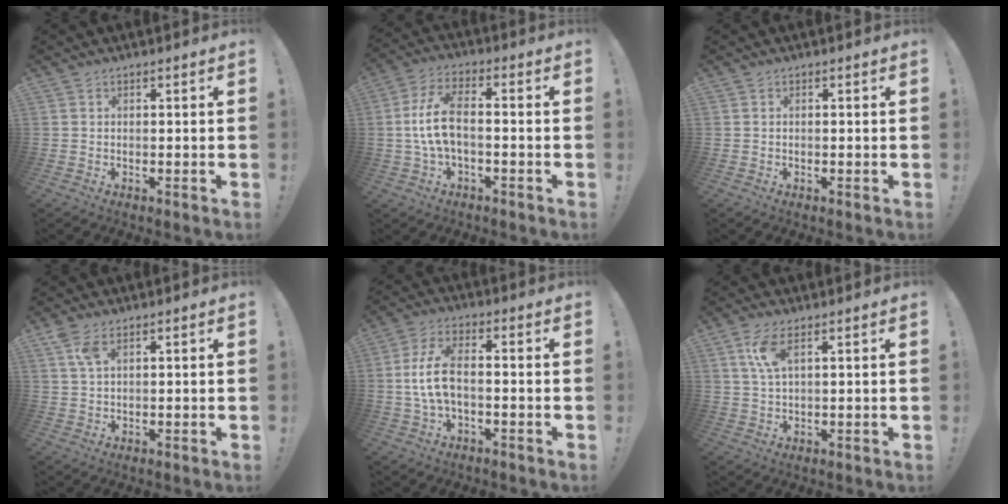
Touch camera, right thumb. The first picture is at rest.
{"total": 10.3, "force": [-1.1, 4.5, 9.1], "torque": [-0.176, 0.011, -0.016]}
{"total": 0.0}
{"total": 4.5, "force": [2.3, 1.8, 3.4], "torque": [-0.065, 0.000, 0.042]}
{"total": 9.3, "force": [-1.1, 4.1, 8.3], "torque": [-0.170, 0.004, -0.019]}
{"total": 6.3, "force": [2.6, 2.1, 5.4], "torque": [-0.099, -0.001, 0.045]}